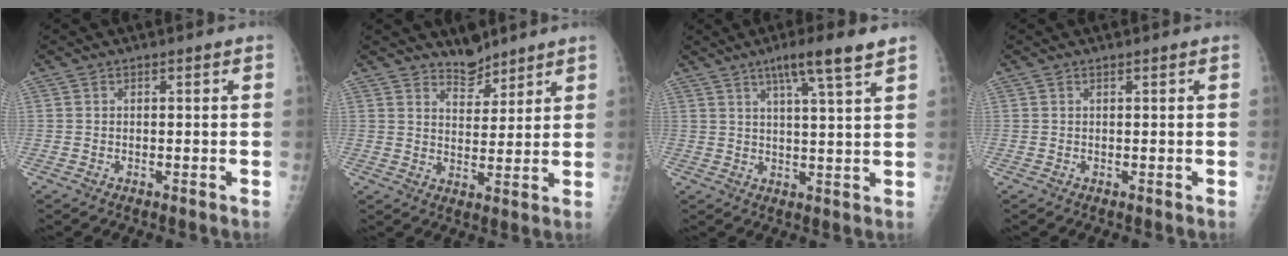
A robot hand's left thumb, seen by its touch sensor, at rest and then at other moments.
{"total": 5.0, "force": [4.4, 2.1, 0.9], "torque": [0.008, -0.038, 0.077]}
{"total": 8.0, "force": [5.0, 0.0, 6.3], "torque": [-0.102, -0.019, 0.079]}
{"total": 0.0}